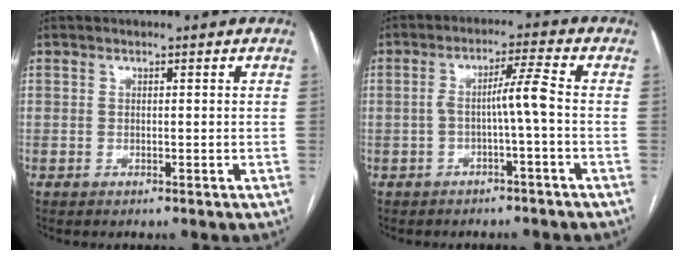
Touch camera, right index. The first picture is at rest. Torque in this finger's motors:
{"motor_torque": [0.67, -0.02, 0.37, 0.10]}